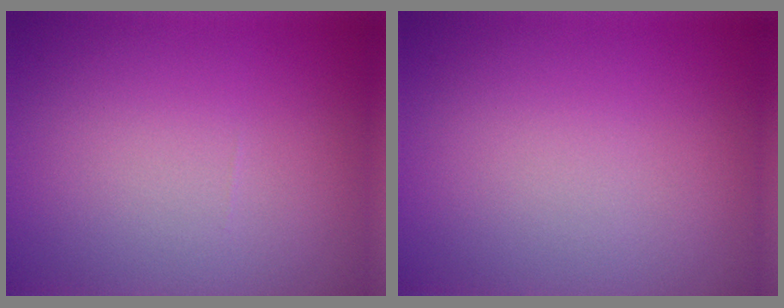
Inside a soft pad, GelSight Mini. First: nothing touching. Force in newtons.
{"total": 0.0}